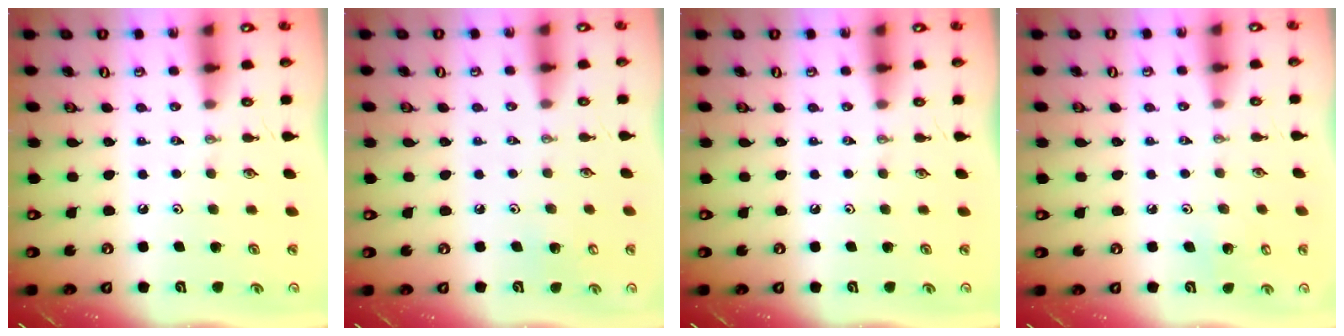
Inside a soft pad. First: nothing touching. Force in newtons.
{"total": 5.0, "press": 5.0, "slide": 0.5}
{"total": 0.0}
{"total": 5.5, "press": 5.5, "slide": 0.4}